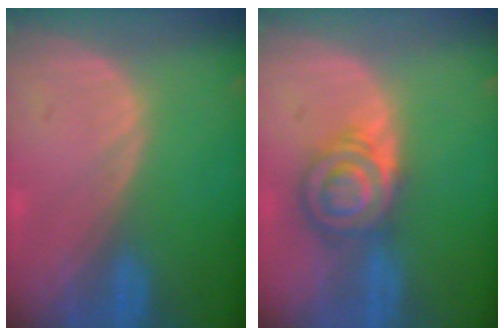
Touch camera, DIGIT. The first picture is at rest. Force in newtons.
{"total": 6.4, "press": 6.4, "slide": 0.0}